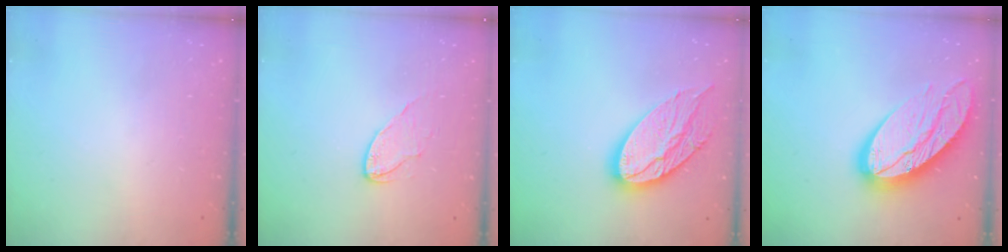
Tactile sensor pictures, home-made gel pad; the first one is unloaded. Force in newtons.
{"total": 6.3, "press": 6.3, "slide": 0.2}
{"total": 17.7, "press": 17.6, "slide": 1.5}
{"total": 18.2, "press": 18.2, "slide": 1.4}